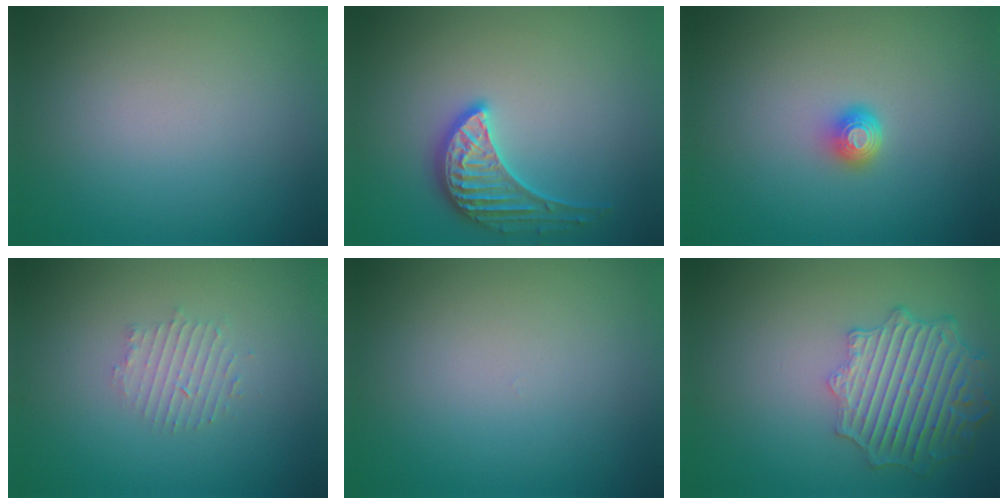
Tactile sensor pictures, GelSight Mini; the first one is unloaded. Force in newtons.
{"total": 3.3, "press": 3.2, "slide": 0.6}
{"total": 1.7, "press": 1.3, "slide": 1.1}
{"total": 1.8, "press": 1.7, "slide": 0.4}
{"total": 0.0}
{"total": 6.2, "press": 5.0, "slide": 3.7}